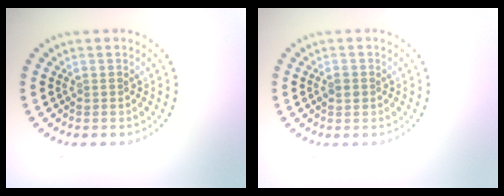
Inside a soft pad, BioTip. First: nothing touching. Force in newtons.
{"total": 1.4, "press": 1.3, "slide": 0.2}